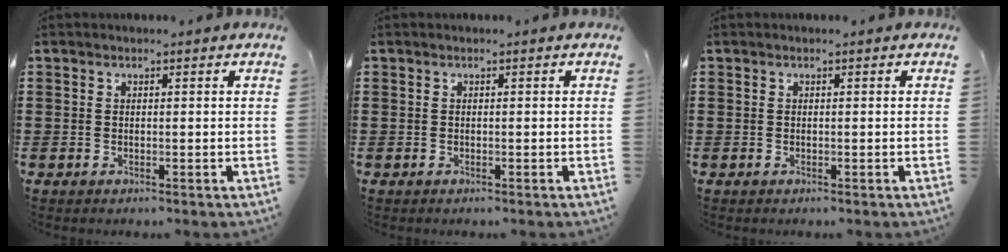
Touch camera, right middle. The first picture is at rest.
{"total": 0.0}
{"total": 0.0}